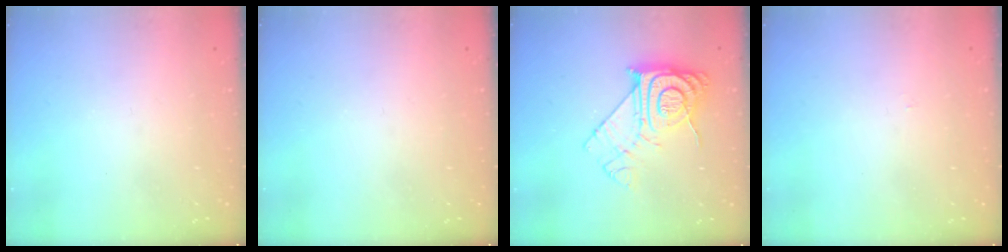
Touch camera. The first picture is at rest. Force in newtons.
{"total": 0.0}
{"total": 15.1, "press": 15.0, "slide": 1.6}
{"total": 2.2, "press": 2.2, "slide": 0.3}